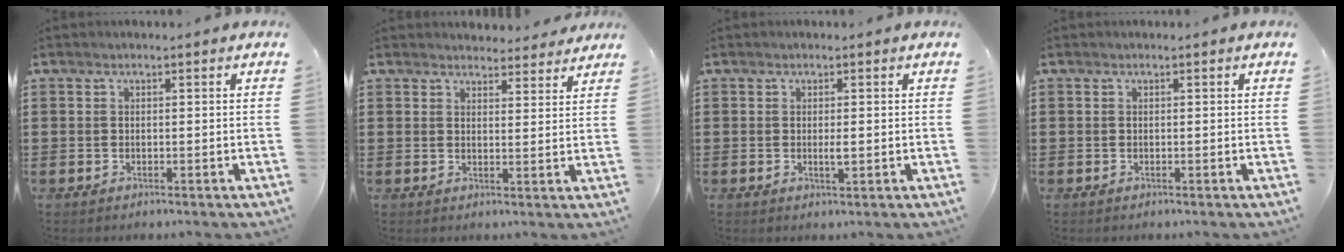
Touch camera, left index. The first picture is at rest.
{"total": 3.5, "force": [3.4, 0.8, 0.3], "torque": [0.000, -0.017, 0.061]}
{"total": 1.5, "force": [0.0, 0.3, 1.5], "torque": [-0.028, -0.003, 0.001]}
{"total": 0.0}